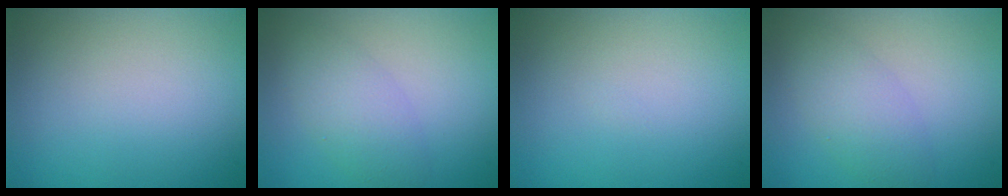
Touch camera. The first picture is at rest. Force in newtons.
{"total": 3.3, "press": 3.3, "slide": 0.2}
{"total": 0.0}
{"total": 3.3, "press": 3.3, "slide": 0.2}